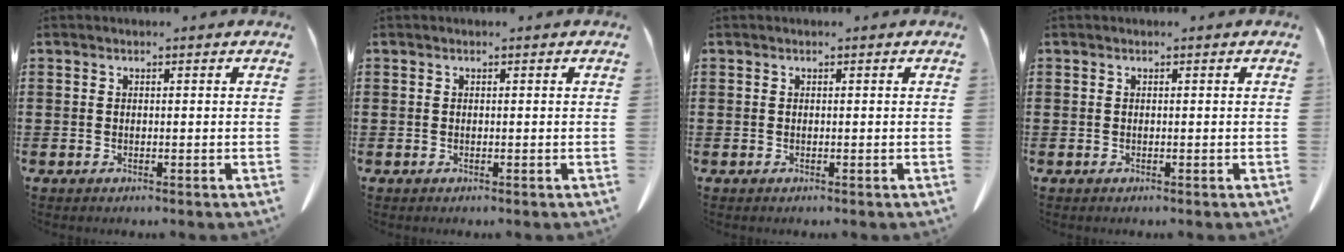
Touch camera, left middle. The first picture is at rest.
{"total": 0.0}
{"total": 0.0}
{"total": 0.0}